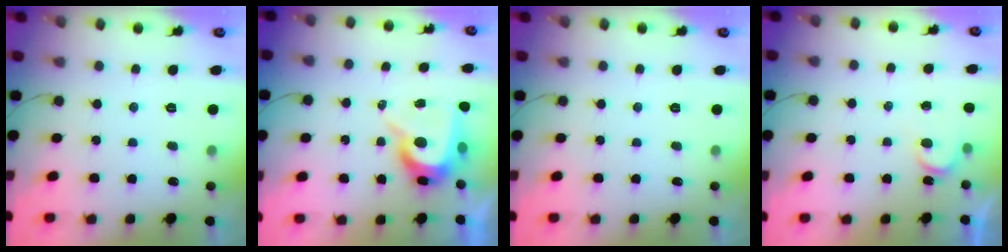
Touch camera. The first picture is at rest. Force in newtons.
{"total": 9.9, "press": 9.9, "slide": 0.7}
{"total": 0.0}
{"total": 3.5, "press": 3.5, "slide": 0.3}